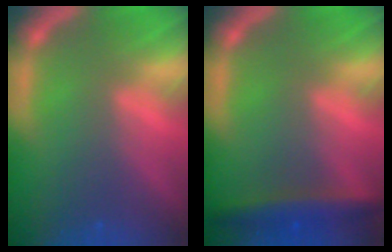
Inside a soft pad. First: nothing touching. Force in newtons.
{"total": 4.0}